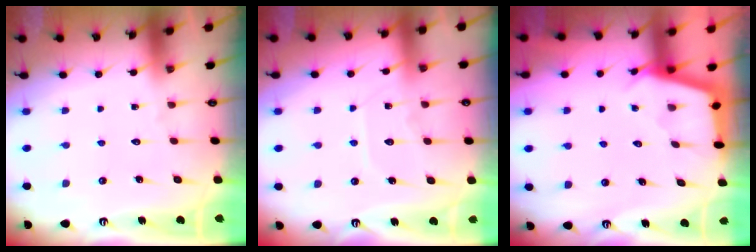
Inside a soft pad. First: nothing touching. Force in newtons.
{"total": 6.4, "press": 6.4, "slide": 0.7}
{"total": 2.8, "press": 2.8, "slide": 0.3}